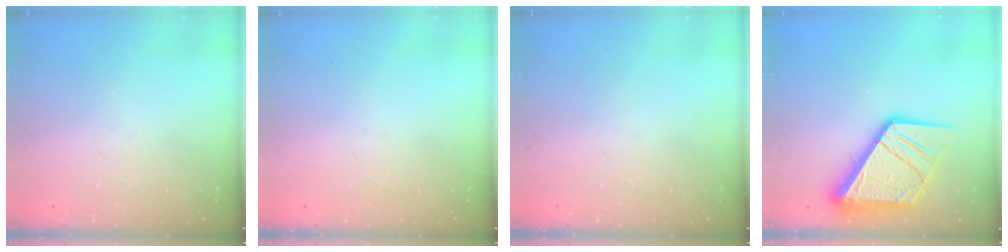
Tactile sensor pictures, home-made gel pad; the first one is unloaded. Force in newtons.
{"total": 0.0}
{"total": 0.0}
{"total": 19.2, "press": 19.1, "slide": 2.3}